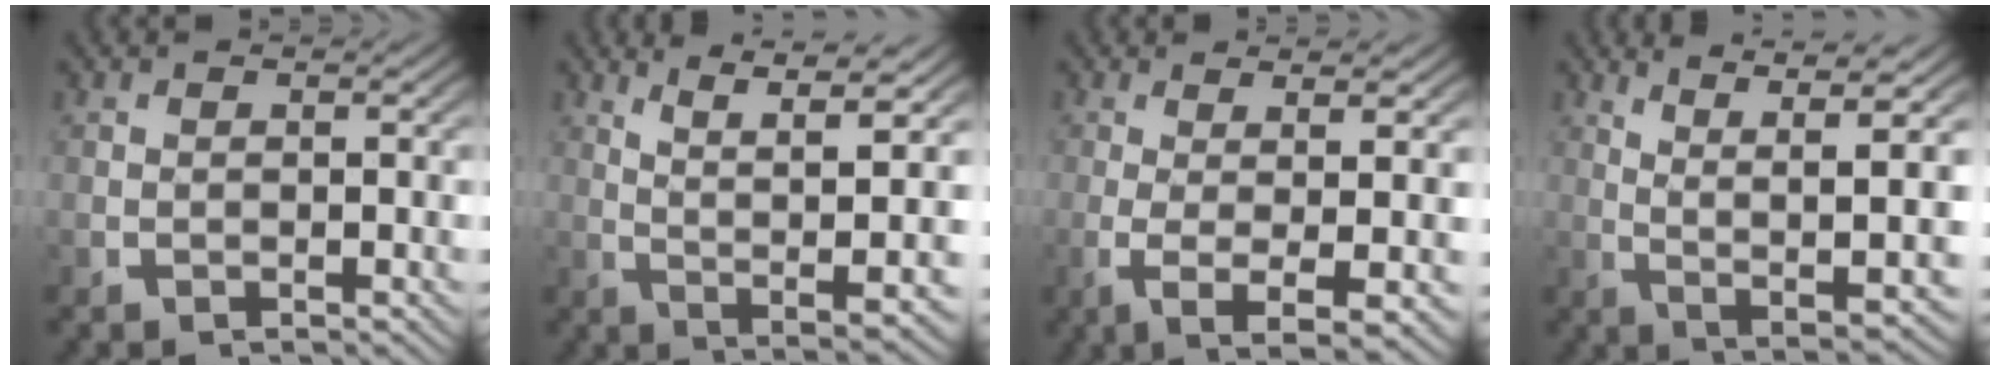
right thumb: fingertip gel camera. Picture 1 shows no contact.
{"total": 10.2, "force": [3.4, 4.2, 8.6], "torque": [-0.130, 0.006, 0.051]}
{"total": 7.1, "force": [-1.7, 2.0, 6.6], "torque": [-0.130, -0.030, -0.007]}
{"total": 11.0, "force": [3.0, 4.9, 9.3], "torque": [-0.136, 0.002, 0.047]}